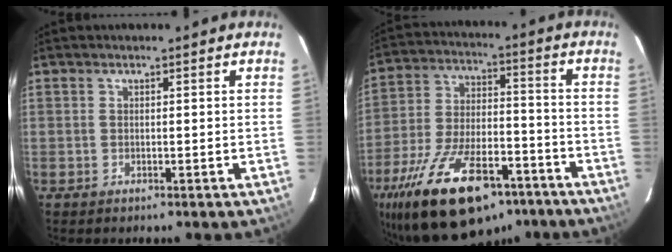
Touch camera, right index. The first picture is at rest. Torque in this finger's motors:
{"motor_torque": [2.14, 0.00, 1.05, 0.21]}